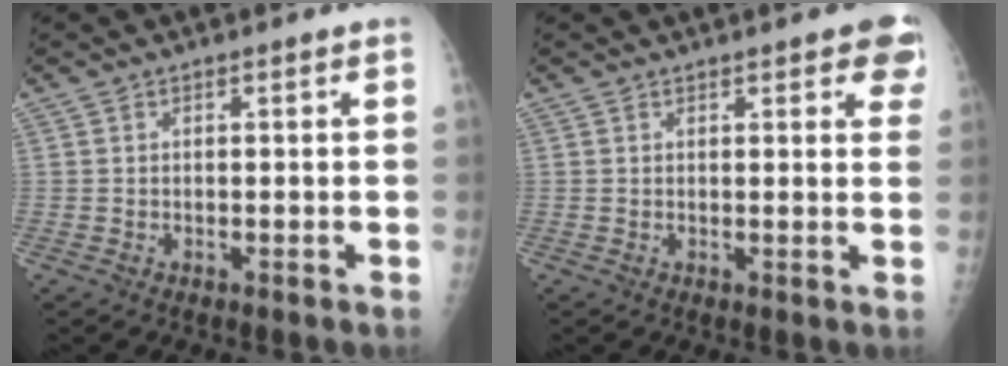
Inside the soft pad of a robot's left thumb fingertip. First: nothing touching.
{"total": 6.1, "force": [3.5, 2.0, 4.5], "torque": [-0.027, -0.005, 0.035]}